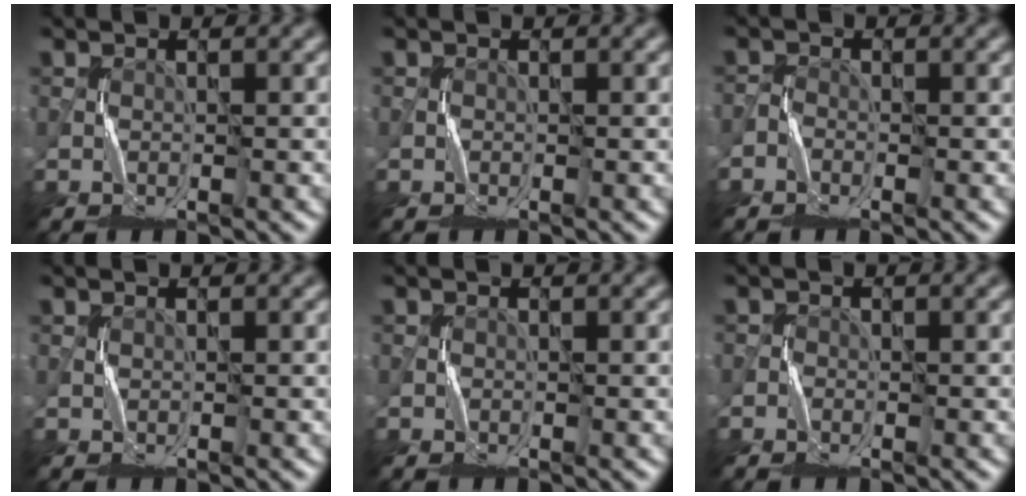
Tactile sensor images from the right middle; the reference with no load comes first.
{"total": 0.0}
{"total": 0.9, "force": [-0.8, 0.4, 0.2], "torque": [-0.002, 0.001, -0.016]}
{"total": 0.0}
{"total": 0.0}
{"total": 0.6, "force": [-0.4, 0.4, -0.1], "torque": [0.004, 0.001, -0.006]}